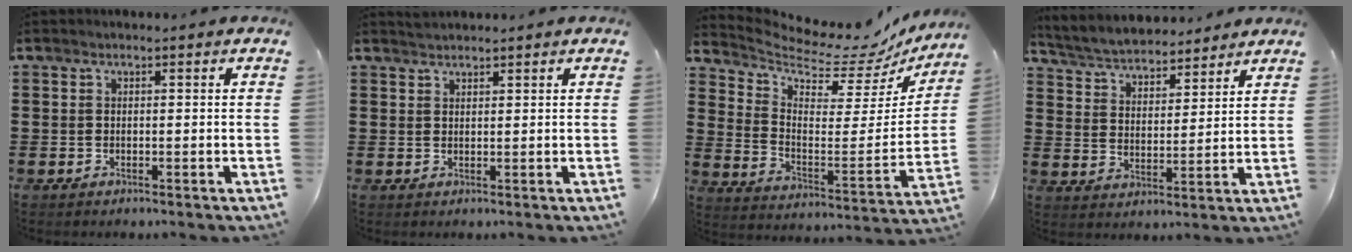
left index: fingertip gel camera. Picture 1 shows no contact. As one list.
[{"total": 1.3, "force": [1.3, 0.1, 0.0], "torque": [-0.004, -0.001, 0.027]}, {"total": 5.1, "force": [4.8, 1.1, 1.4], "torque": [-0.051, -0.056, 0.073]}, {"total": 4.9, "force": [4.8, 0.6, 0.7], "torque": [-0.038, -0.028, 0.084]}]